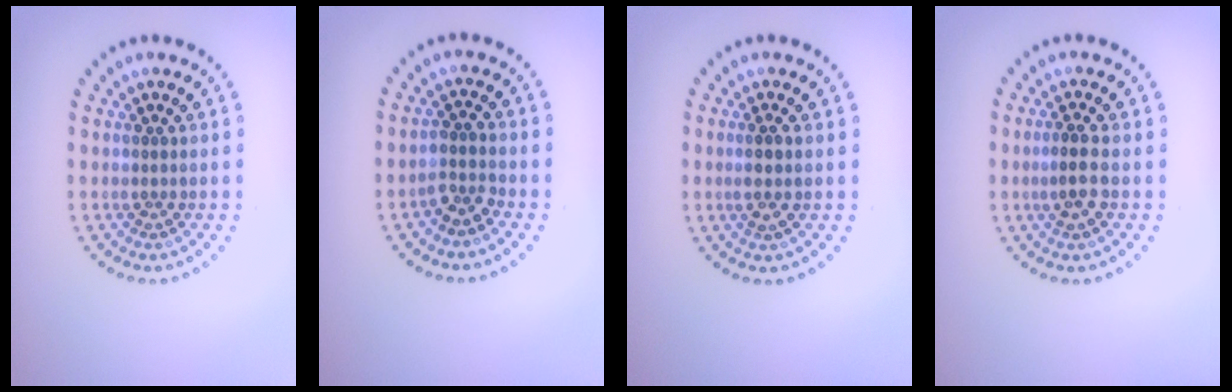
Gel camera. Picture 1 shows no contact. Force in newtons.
{"total": 1.7, "press": 1.4, "slide": 1.0}
{"total": 1.2, "press": 0.9, "slide": 0.7}
{"total": 2.0, "press": 1.9, "slide": 0.6}